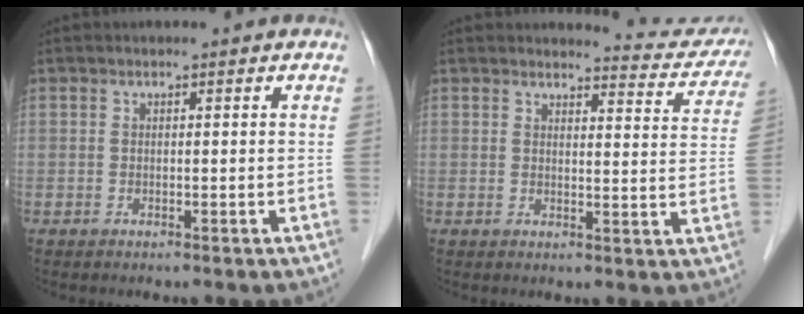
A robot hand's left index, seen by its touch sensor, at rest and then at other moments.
{"total": 7.4, "force": [7.4, 0.9, -0.4], "torque": [0.015, -0.039, 0.065]}